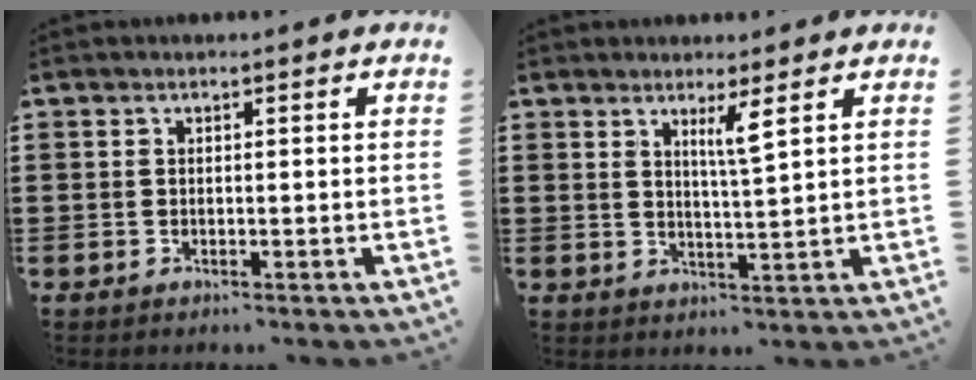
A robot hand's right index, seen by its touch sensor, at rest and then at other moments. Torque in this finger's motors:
{"motor_torque": [-0.09, 0.37, 0.20, 0.01]}